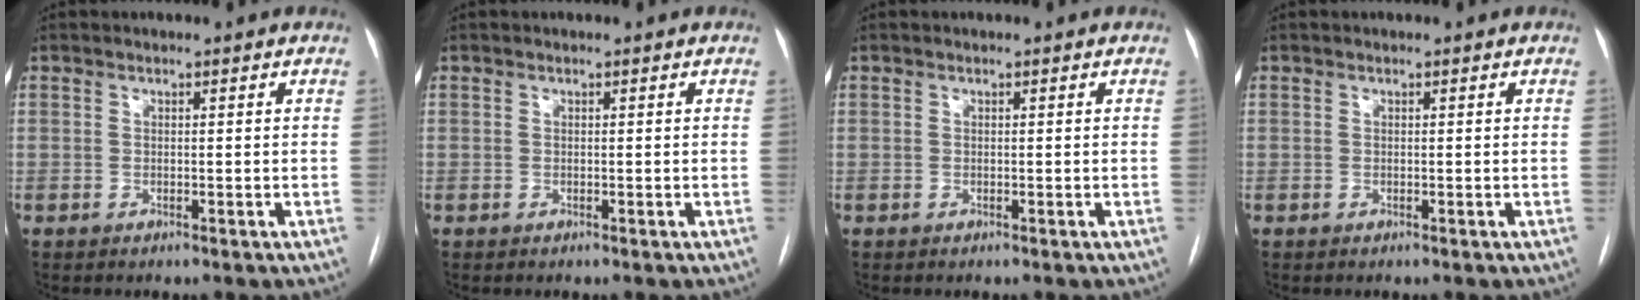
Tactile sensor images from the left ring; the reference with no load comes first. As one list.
[{"total": 0.0}, {"total": 0.0}, {"total": 0.0}]